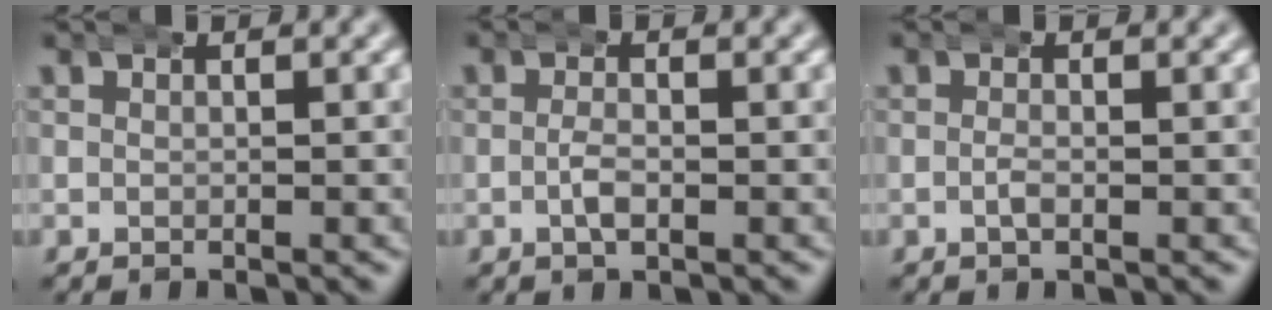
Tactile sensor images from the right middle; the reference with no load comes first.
{"total": 1.2, "force": [-0.5, 0.4, 1.0], "torque": [-0.025, -0.005, -0.012]}
{"total": 0.6, "force": [-0.3, 0.0, 0.5], "torque": [-0.012, -0.002, -0.011]}